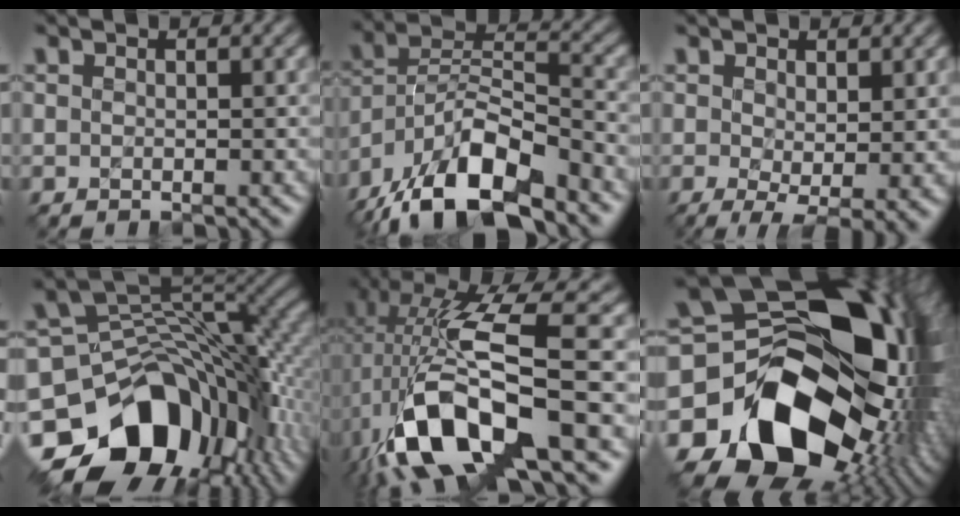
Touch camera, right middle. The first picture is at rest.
{"total": 12.8, "force": [-9.3, 4.5, 7.6], "torque": [-0.147, 0.011, -0.174]}
{"total": 3.8, "force": [-0.3, 1.4, 3.5], "torque": [-0.061, -0.011, -0.003]}
{"total": 16.0, "force": [-7.2, 10.9, 9.2], "torque": [-0.171, -0.012, -0.115]}
{"total": 13.4, "force": [-2.2, 5.3, 12.2], "torque": [-0.230, -0.004, -0.040]}
{"total": 20.6, "force": [-3.8, 15.2, 13.4], "torque": [-0.244, -0.039, -0.037]}